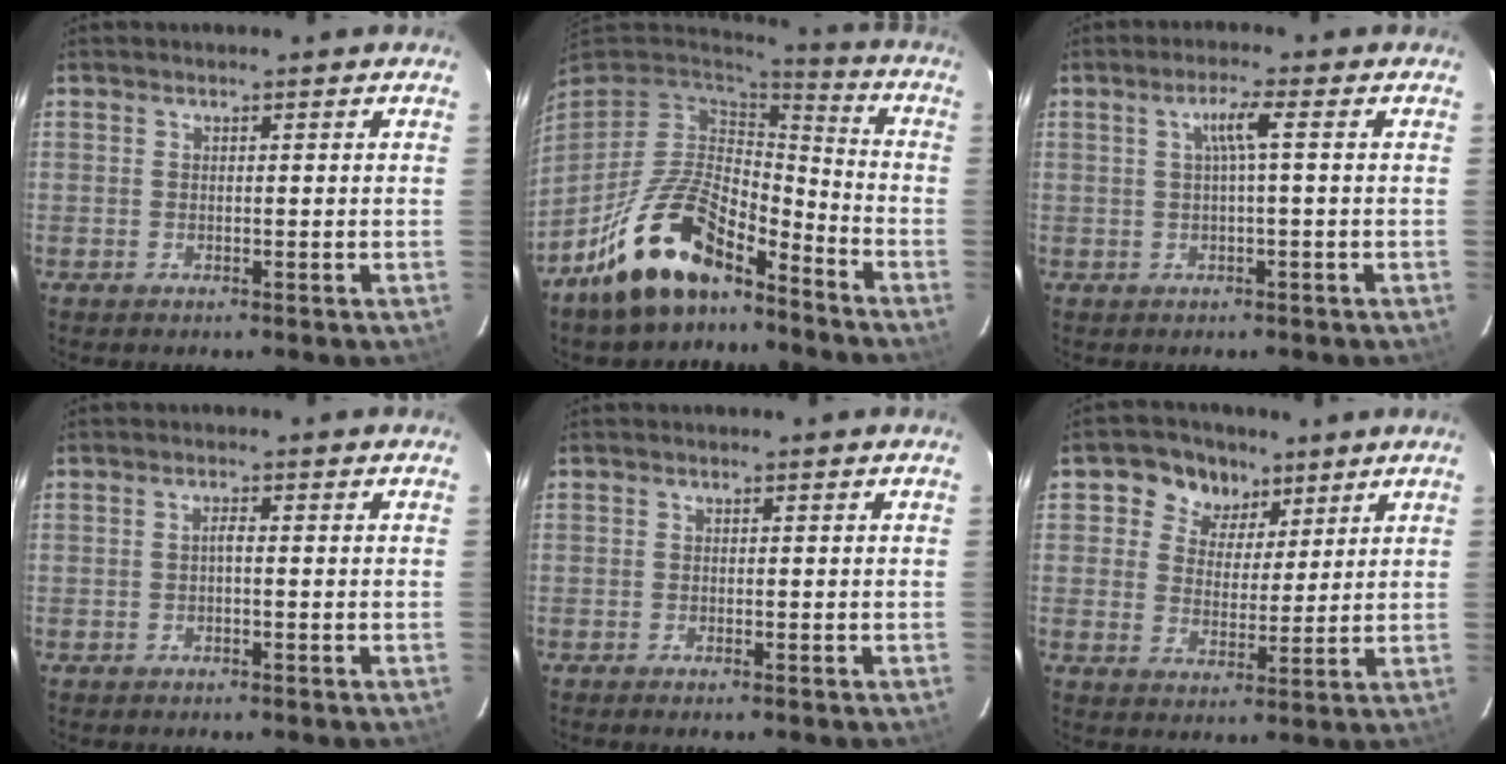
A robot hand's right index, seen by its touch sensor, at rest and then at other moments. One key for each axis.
{"total": 16.8, "fx": -11.4, "fy": 7.0, "fz": 10.2, "tx": -0.211, "ty": 0.001, "tz": -0.202}
{"total": 3.2, "fx": 0.3, "fy": -0.4, "fz": 3.2, "tx": -0.060, "ty": 0.005, "tz": 0.006}
{"total": 1.0, "fx": -0.3, "fy": 0.2, "fz": 0.9, "tx": -0.017, "ty": 0.007, "tz": -0.007}
{"total": 0.7, "fx": -0.7, "fy": 0.0, "fz": 0.3, "tx": -0.007, "ty": -0.002, "tz": -0.013}
{"total": 8.0, "fx": 4.2, "fy": 6.5, "fz": 2.2, "tx": -0.037, "ty": 0.009, "tz": 0.065}